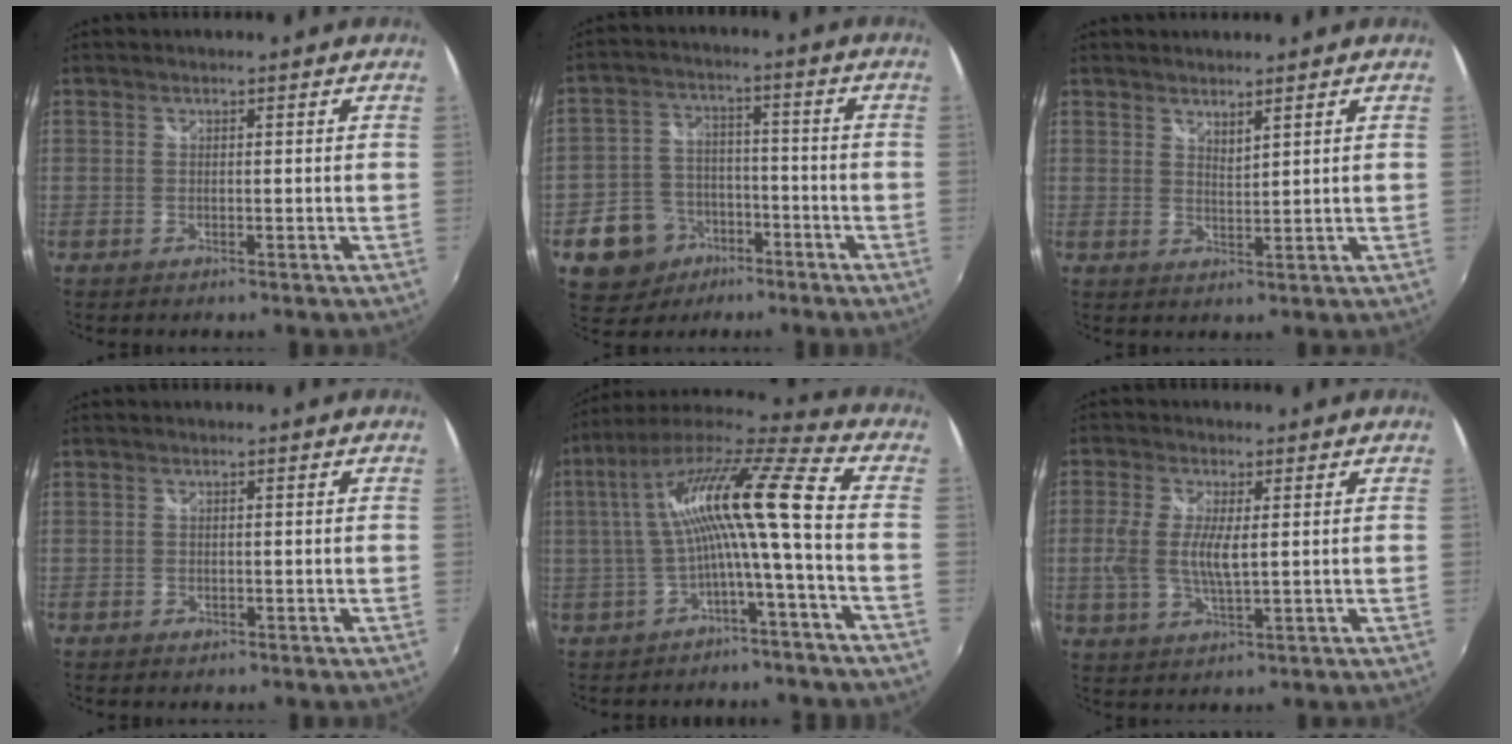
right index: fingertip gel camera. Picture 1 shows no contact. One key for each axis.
{"total": 10.8, "fx": -5.7, "fy": 8.7, "fz": 3.0, "tx": -0.090, "ty": 0.025, "tz": -0.076}
{"total": 2.4, "fx": 2.2, "fy": 0.4, "fz": 1.1, "tx": -0.018, "ty": 0.000, "tz": 0.036}
{"total": 1.0, "fx": -0.5, "fy": 0.8, "fz": 0.3, "tx": -0.007, "ty": -0.002, "tz": -0.006}
{"total": 14.9, "fx": -1.3, "fy": 0.2, "fz": 14.8, "tx": -0.278, "ty": 0.015, "tz": -0.020}
{"total": 6.9, "fx": 0.2, "fy": 2.5, "fz": 6.5, "tx": -0.135, "ty": -0.005, "tz": 0.001}